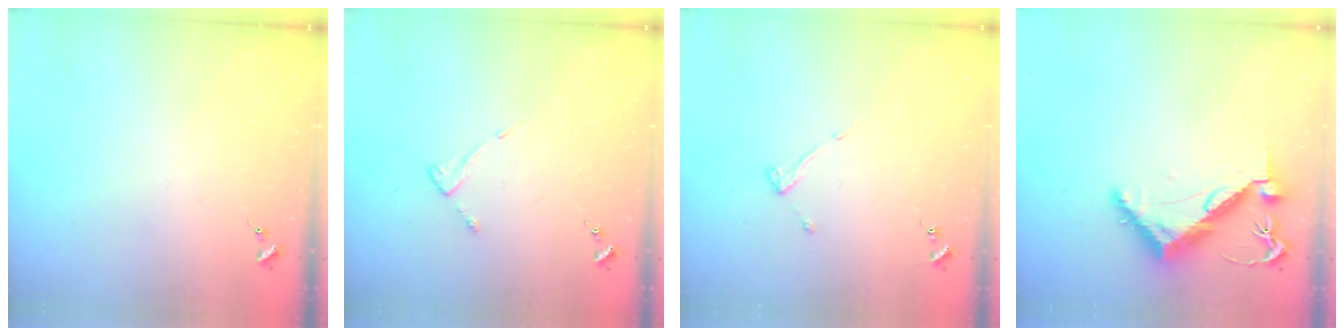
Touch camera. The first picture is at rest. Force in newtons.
{"total": 2.6, "press": 2.6, "slide": 0.3}
{"total": 4.3, "press": 4.3, "slide": 0.4}
{"total": 11.0, "press": 10.9, "slide": 1.1}